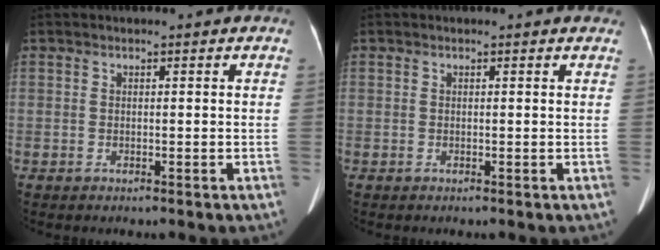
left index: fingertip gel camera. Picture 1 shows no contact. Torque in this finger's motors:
{"motor_torque": [0.14, -0.09, -0.04, -0.01]}